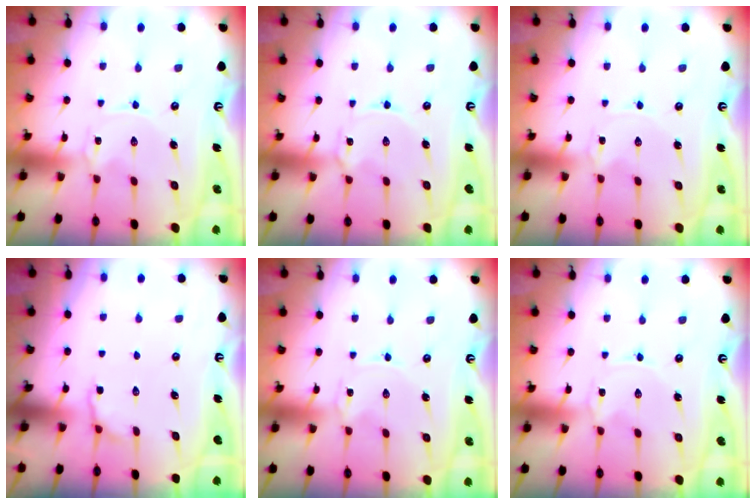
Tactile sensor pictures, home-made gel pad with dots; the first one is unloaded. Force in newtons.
{"total": 2.3, "press": 2.3, "slide": 0.3}
{"total": 0.0}
{"total": 4.3, "press": 3.7, "slide": 2.2}
{"total": 0.0}
{"total": 0.0}